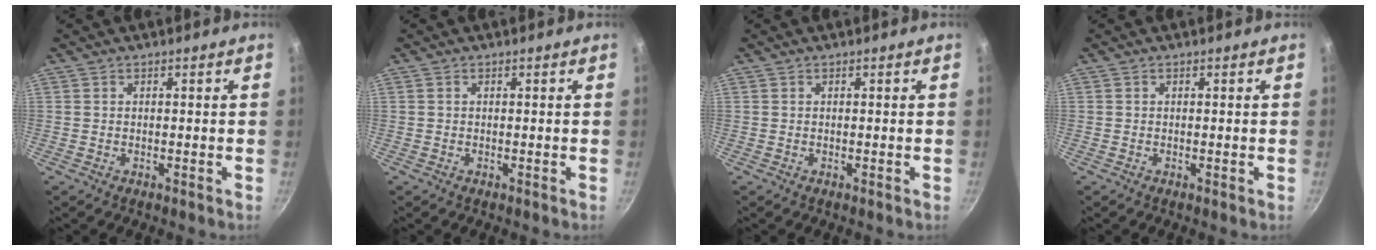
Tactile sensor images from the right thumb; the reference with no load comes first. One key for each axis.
{"total": 0.0}
{"total": 0.0}
{"total": 0.0}